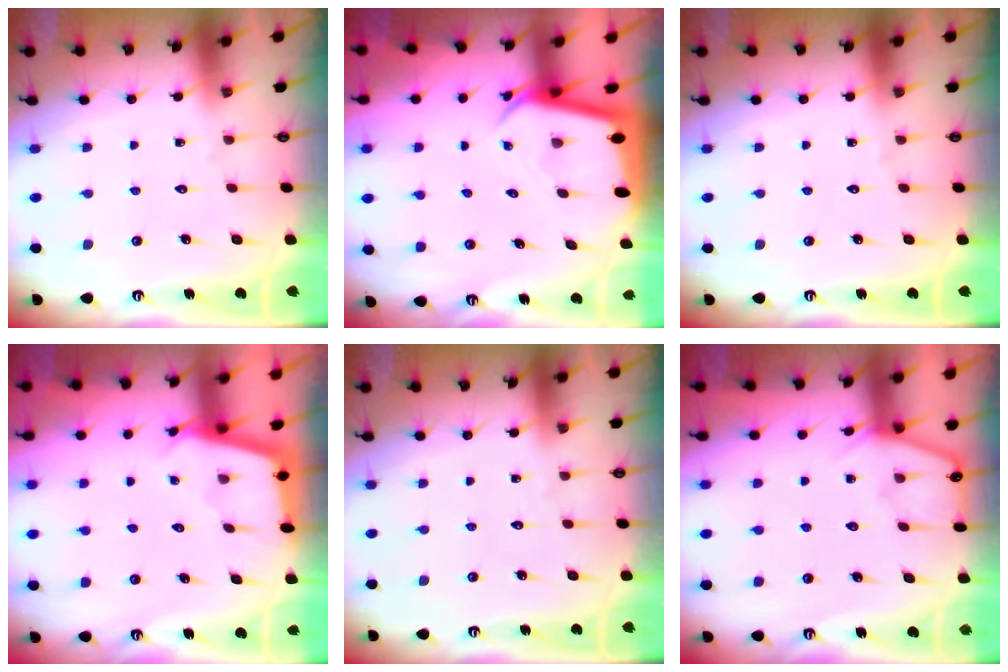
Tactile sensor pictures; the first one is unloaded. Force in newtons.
{"total": 3.3, "press": 3.3, "slide": 0.2}
{"total": 0.0}
{"total": 2.9, "press": 2.9, "slide": 0.3}
{"total": 0.0}
{"total": 5.6, "press": 5.5, "slide": 0.8}